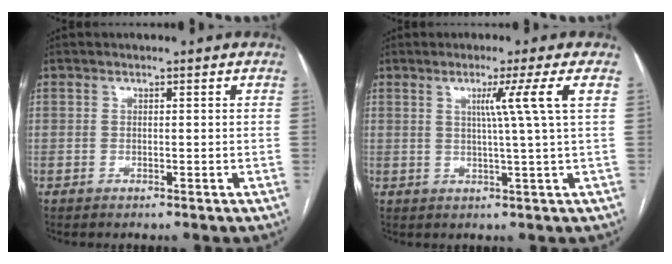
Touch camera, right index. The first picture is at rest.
{"total": 5.6, "force": [1.7, -2.3, 4.9], "torque": [-0.085, -0.007, 0.034]}